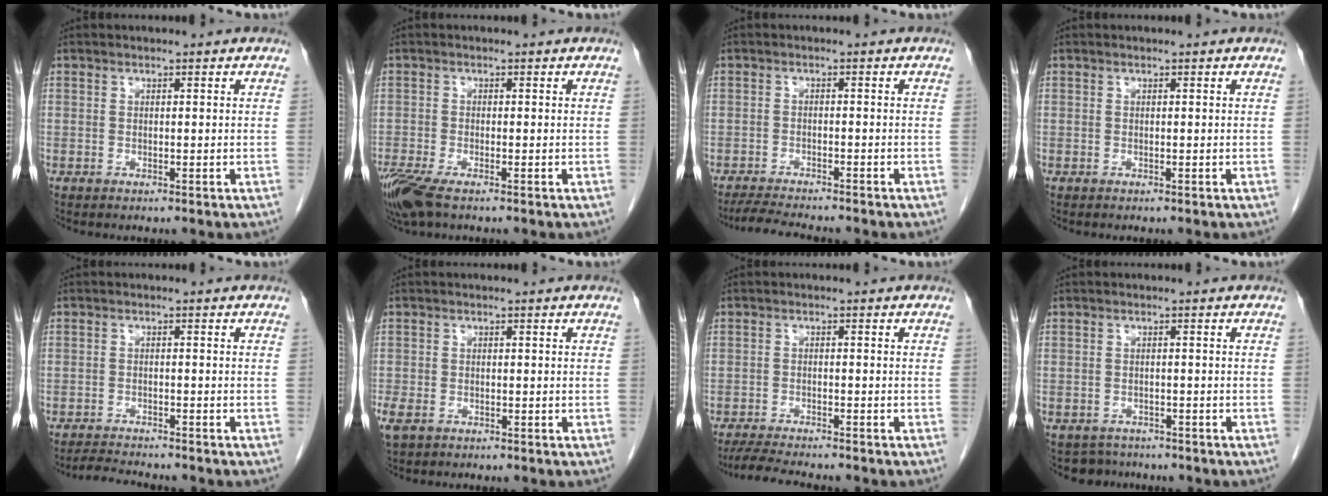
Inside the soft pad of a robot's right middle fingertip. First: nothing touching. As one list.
[{"total": 5.4, "force": [-3.7, 1.3, 3.7], "torque": [-0.081, -0.017, -0.072]}, {"total": 6.5, "force": [-5.9, 0.3, 2.6], "torque": [-0.042, -0.019, -0.097]}, {"total": 0.0}, {"total": 4.3, "force": [-4.1, 0.0, 1.0], "torque": [-0.020, -0.017, -0.069]}, {"total": 3.4, "force": [-1.9, 2.1, 1.8], "torque": [-0.043, -0.006, -0.029]}, {"total": 6.7, "force": [-6.0, 0.2, 2.8], "torque": [-0.047, -0.020, -0.099]}, {"total": 3.2, "force": [-2.7, 1.5, -0.5], "torque": [0.004, 0.000, -0.043]}]